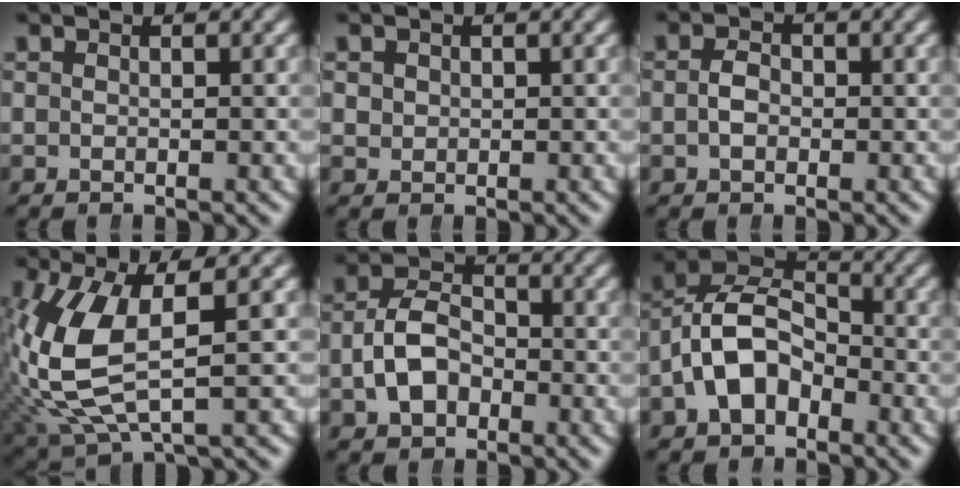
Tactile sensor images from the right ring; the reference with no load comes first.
{"total": 1.1, "force": [0.3, 1.1, 0.2], "torque": [-0.012, -0.010, 0.016]}
{"total": 1.7, "force": [-0.5, 1.3, 1.1], "torque": [-0.026, -0.006, -0.007]}
{"total": 7.5, "force": [-0.4, 4.0, 6.3], "torque": [-0.157, -0.023, 0.015]}
{"total": 5.2, "force": [-1.5, 3.9, 3.0], "torque": [-0.055, -0.010, -0.020]}
{"total": 9.7, "force": [-0.1, 8.1, 5.3], "torque": [-0.115, -0.011, -0.012]}